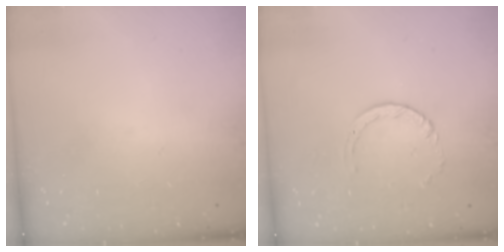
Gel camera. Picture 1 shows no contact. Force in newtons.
{"total": 1.0, "press": 1.0, "slide": 0.1}